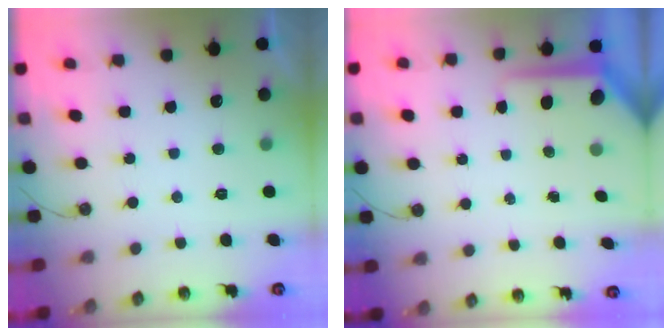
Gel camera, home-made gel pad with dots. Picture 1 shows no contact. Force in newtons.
{"total": 7.5, "press": 7.5, "slide": 0.5}